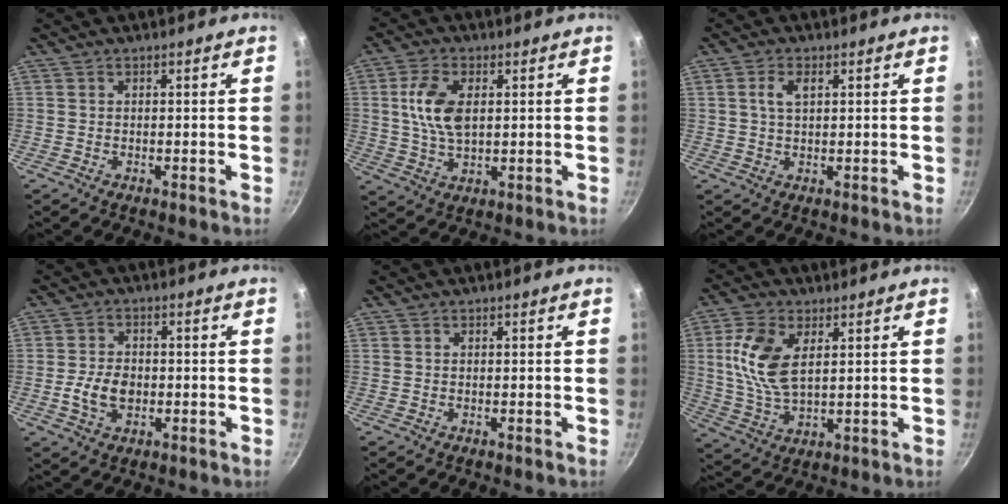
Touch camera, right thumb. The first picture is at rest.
{"total": 9.0, "force": [1.7, 5.1, 7.3], "torque": [-0.134, -0.001, 0.032]}
{"total": 3.5, "force": [1.1, 1.9, 2.8], "torque": [-0.045, 0.003, 0.020]}
{"total": 6.4, "force": [-1.2, 4.3, 4.6], "torque": [-0.077, 0.010, -0.024]}
{"total": 0.0}
{"total": 11.3, "force": [3.0, 6.1, 9.0], "torque": [-0.179, -0.010, 0.062]}